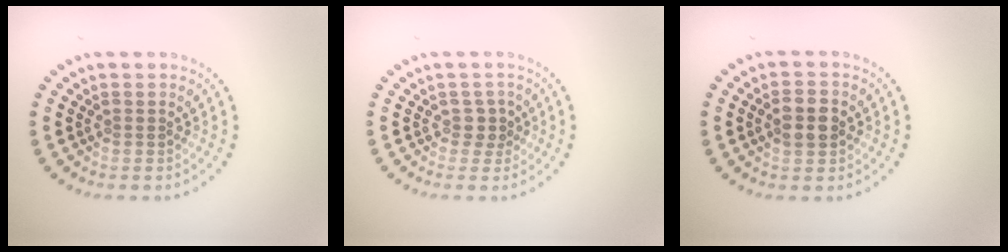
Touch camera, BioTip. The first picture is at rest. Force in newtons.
{"total": 1.5, "press": 1.3, "slide": 0.8}
{"total": 2.9, "press": 2.9, "slide": 0.0}